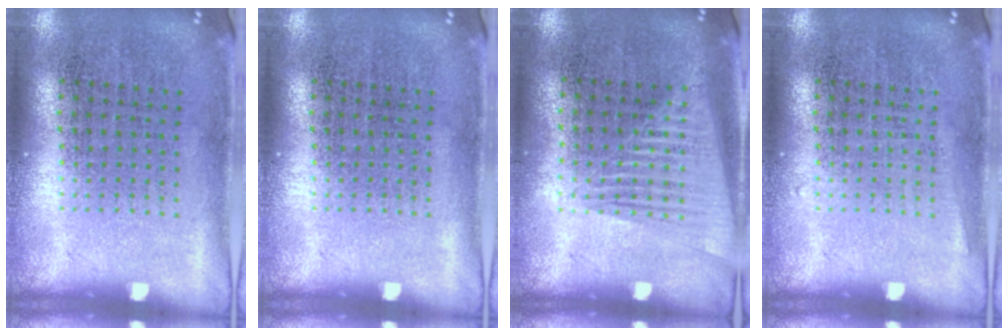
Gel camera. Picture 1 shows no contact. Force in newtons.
{"total": 0.0}
{"total": 1.6, "press": 1.4, "slide": 0.6}
{"total": 0.5, "press": 0.5, "slide": 0.1}